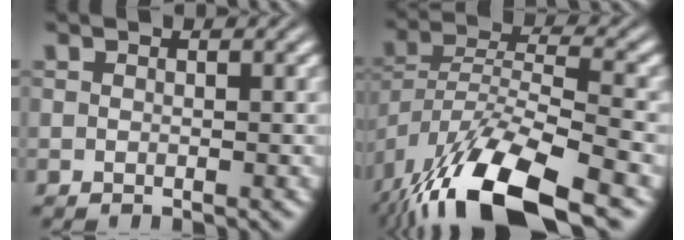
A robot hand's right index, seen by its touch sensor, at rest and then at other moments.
{"total": 9.3, "force": [-4.5, 4.3, 7.0], "torque": [-0.139, -0.030, -0.057]}